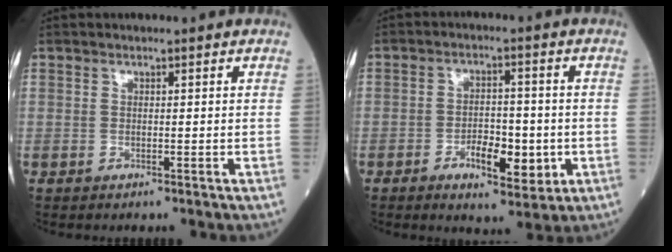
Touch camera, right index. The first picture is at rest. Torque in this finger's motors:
{"motor_torque": [0.16, 0.01, 0.15, 0.04]}